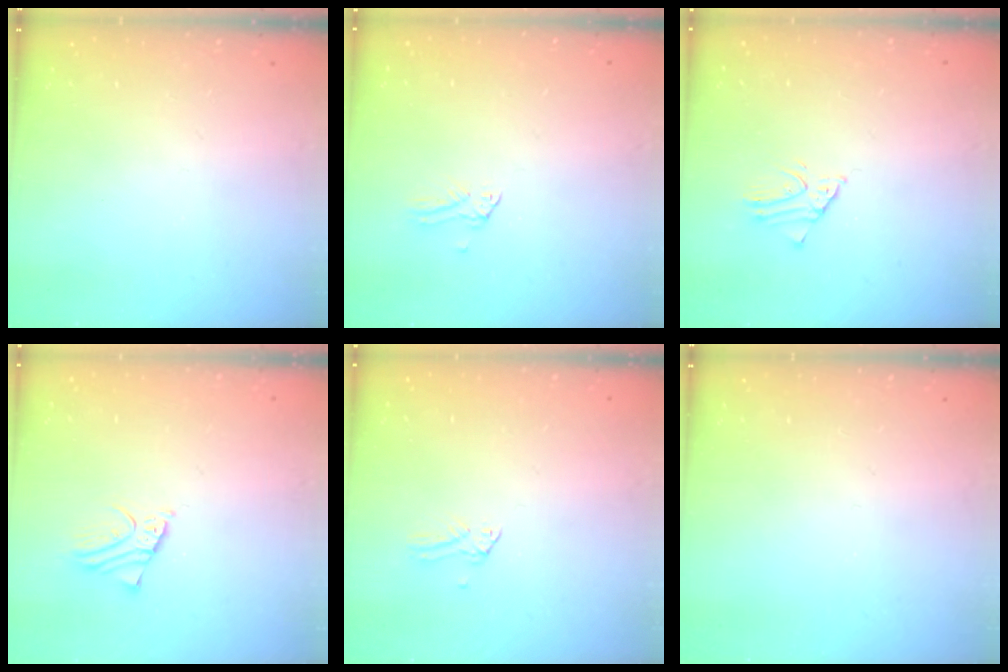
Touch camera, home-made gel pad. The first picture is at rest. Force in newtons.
{"total": 0.0}
{"total": 1.9, "press": 1.9, "slide": 0.1}
{"total": 2.2, "press": 2.2, "slide": 0.1}
{"total": 0.0}
{"total": 0.0}